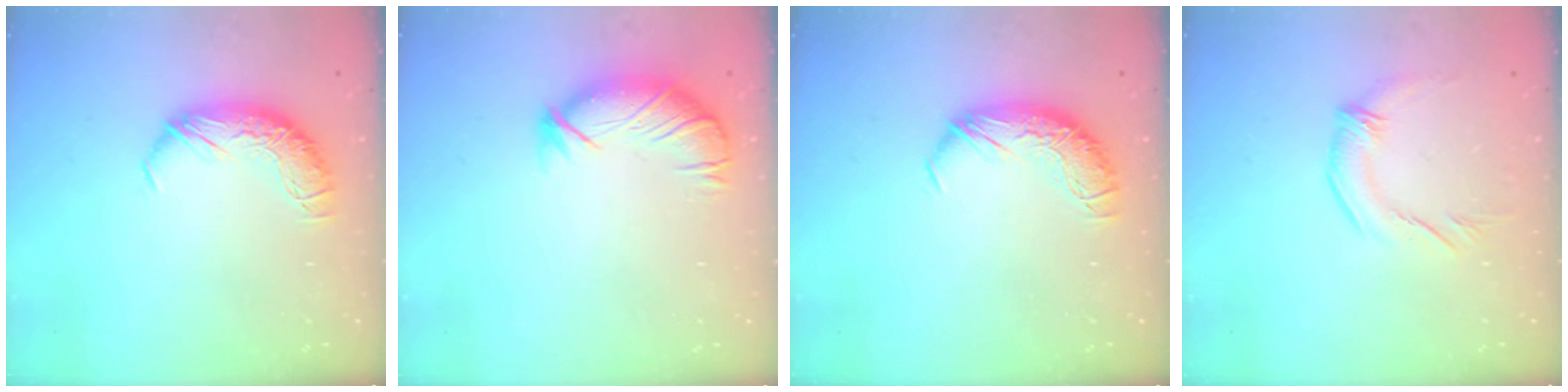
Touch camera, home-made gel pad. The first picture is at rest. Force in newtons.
{"total": 3.1, "press": 2.6, "slide": 1.8}
{"total": 0.0}
{"total": 1.1, "press": 0.9, "slide": 0.7}